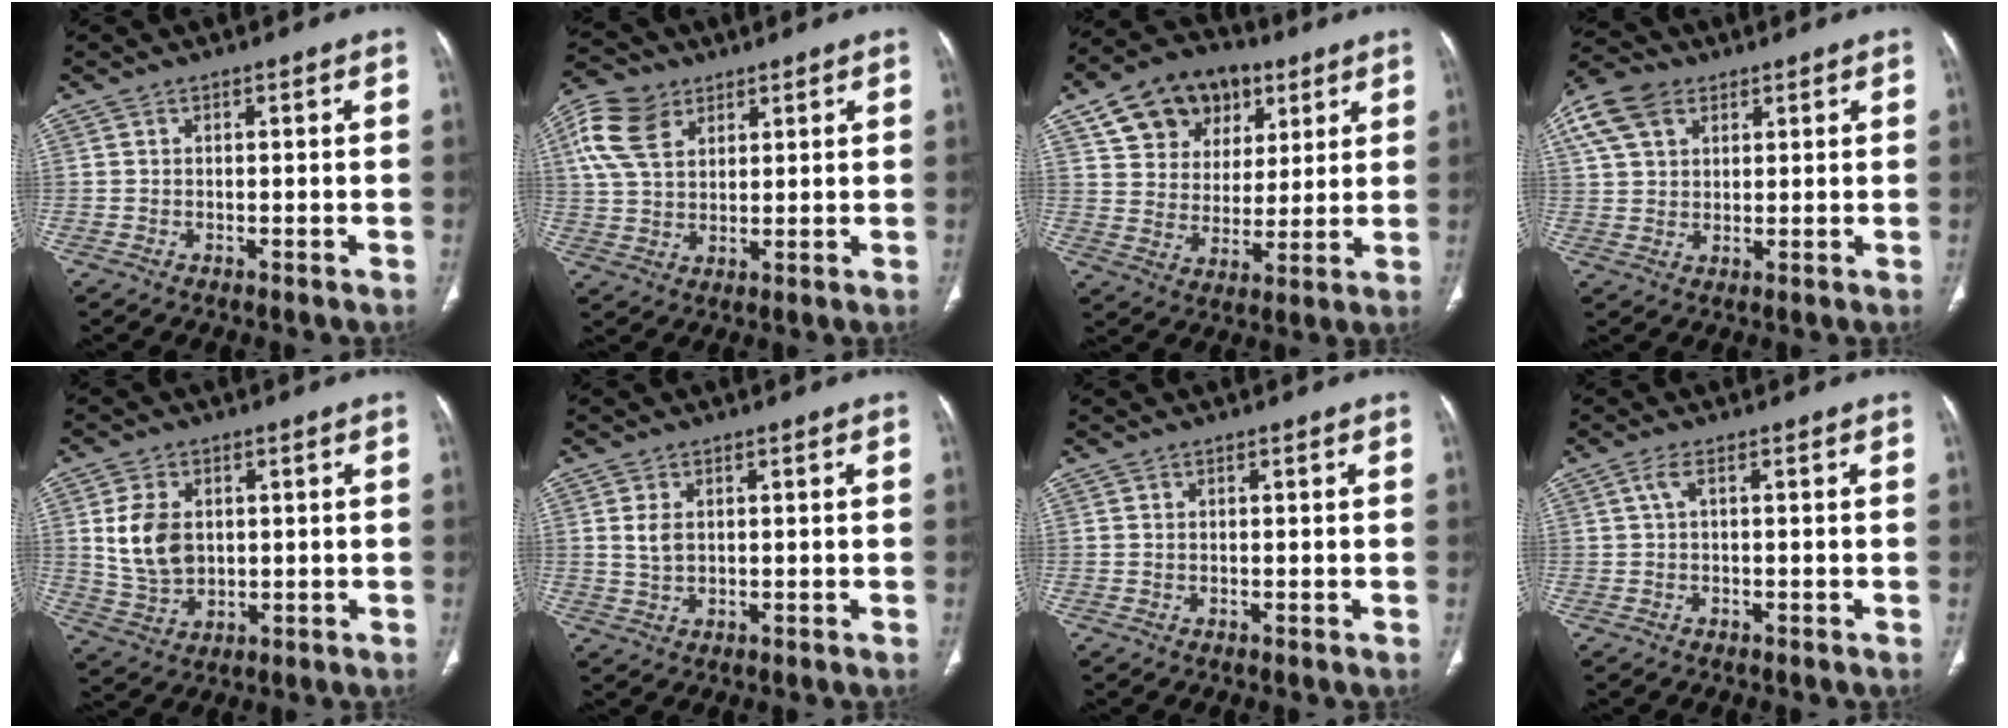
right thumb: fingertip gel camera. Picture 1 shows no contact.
{"total": 11.0, "force": [4.9, 7.4, 6.5], "torque": [-0.118, -0.001, 0.093]}
{"total": 16.3, "force": [8.3, 12.0, 7.4], "torque": [-0.082, -0.005, 0.140]}
{"total": 11.9, "force": [5.6, 8.2, 6.5], "torque": [-0.130, 0.012, 0.104]}
{"total": 9.2, "force": [1.6, 6.5, 6.4], "torque": [-0.108, -0.006, 0.042]}
{"total": 3.2, "force": [0.8, 2.0, 2.4], "torque": [-0.045, -0.003, 0.019]}
{"total": 0.0}
{"total": 1.5, "force": [0.3, 0.4, 1.4], "torque": [-0.034, 0.010, 0.004]}